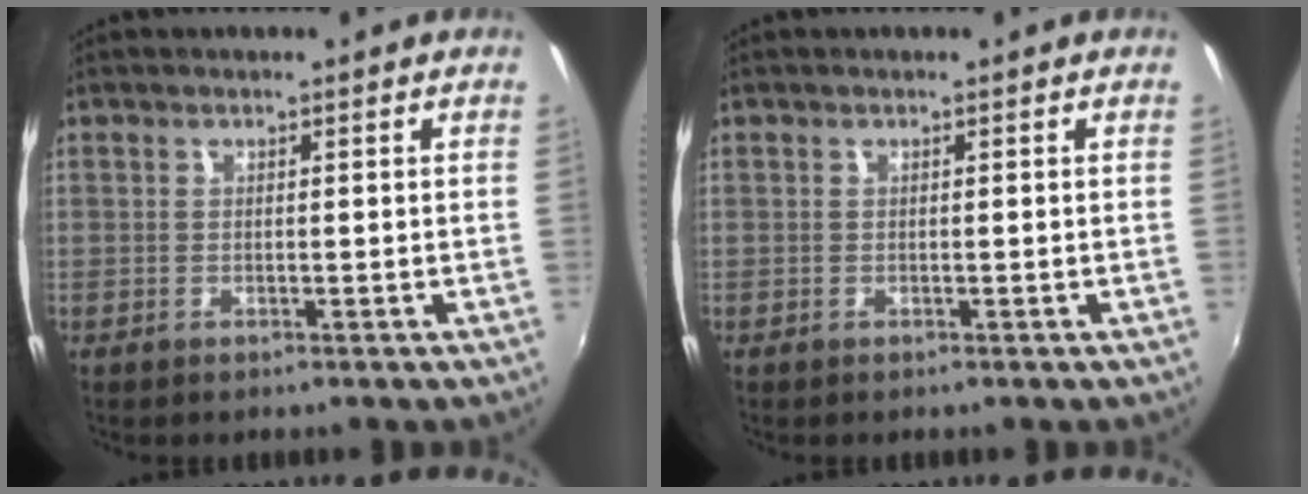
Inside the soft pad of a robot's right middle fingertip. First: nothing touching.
{"total": 0.0}